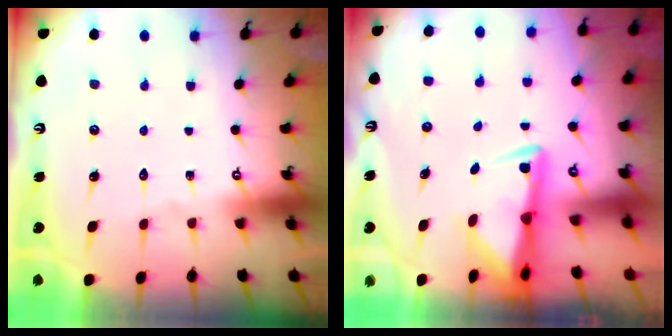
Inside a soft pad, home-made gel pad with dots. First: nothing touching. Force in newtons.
{"total": 3.0, "press": 2.9, "slide": 0.4}